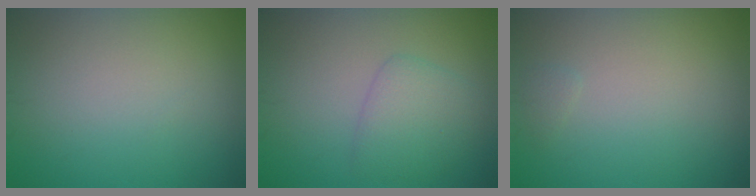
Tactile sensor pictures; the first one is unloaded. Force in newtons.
{"total": 3.0, "press": 3.0, "slide": 0.2}
{"total": 0.5, "press": 0.5, "slide": 0.1}